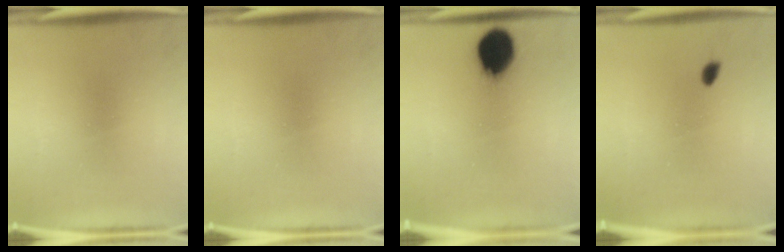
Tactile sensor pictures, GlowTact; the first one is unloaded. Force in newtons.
{"total": 0.0}
{"total": 12.9}
{"total": 1.5}